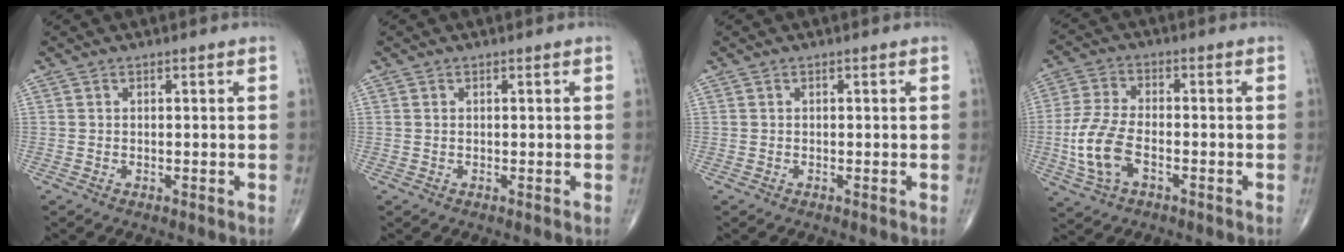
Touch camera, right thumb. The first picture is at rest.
{"total": 0.0}
{"total": 0.0}
{"total": 10.1, "force": [-2.8, 5.4, 8.1], "torque": [-0.179, 0.013, -0.055]}